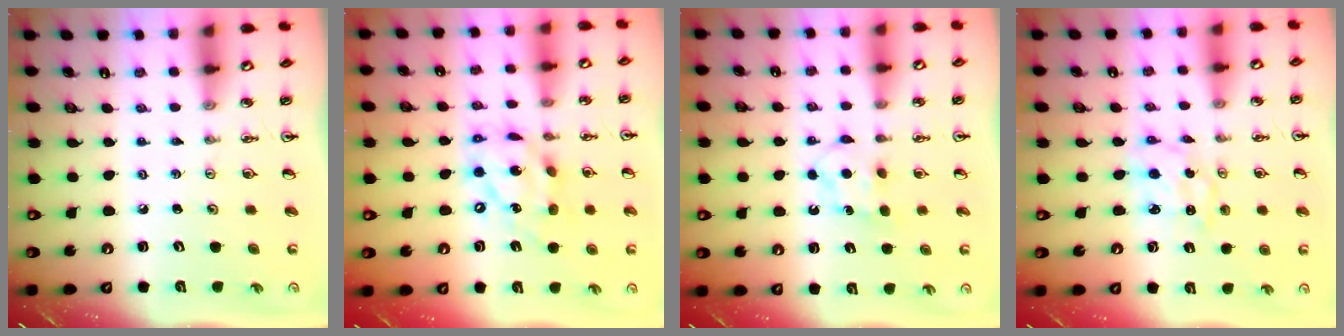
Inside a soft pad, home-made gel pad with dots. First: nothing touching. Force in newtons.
{"total": 15.4, "press": 15.3, "slide": 1.8}
{"total": 5.6, "press": 5.5, "slide": 0.7}
{"total": 2.3, "press": 2.3, "slide": 0.2}